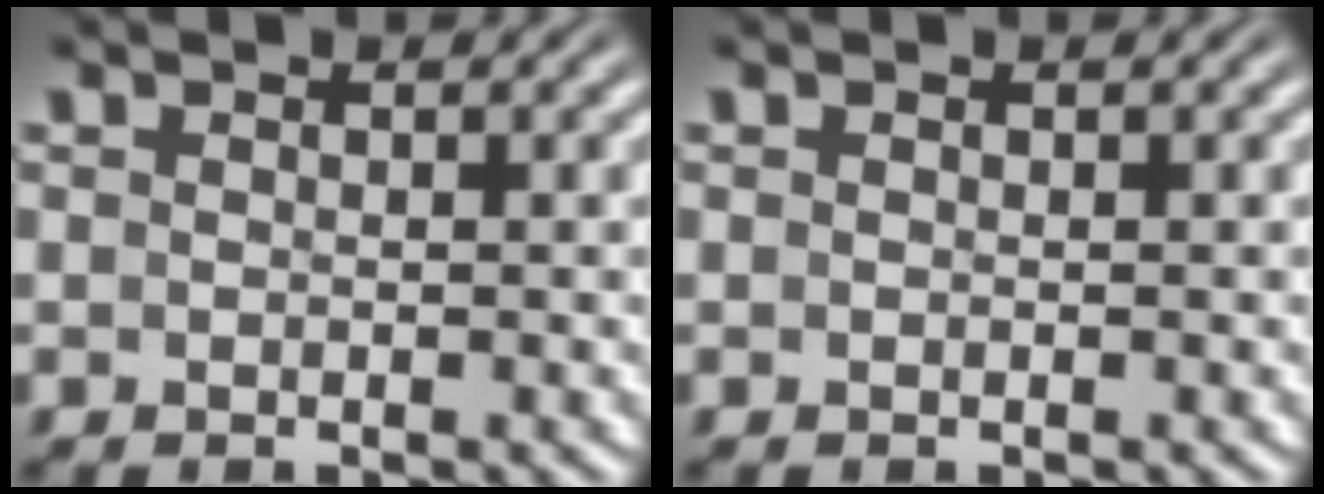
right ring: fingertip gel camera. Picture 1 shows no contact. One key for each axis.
{"total": 0.0}